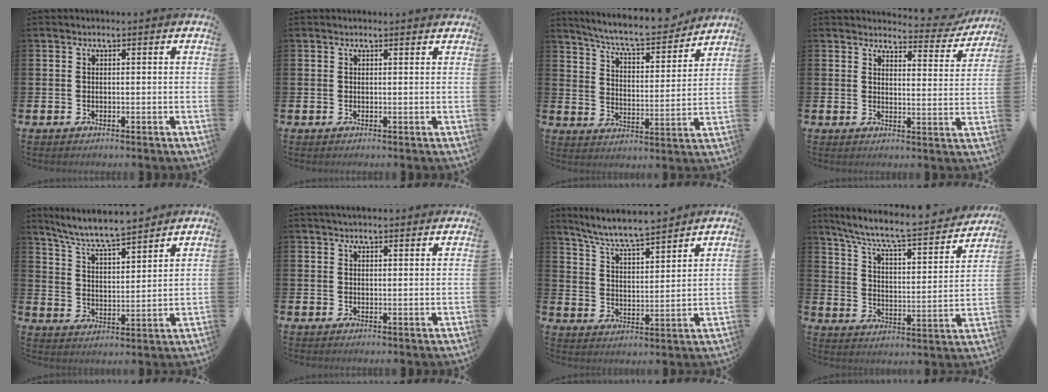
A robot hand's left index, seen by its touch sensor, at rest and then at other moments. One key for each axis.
{"total": 0.5, "fx": 0.5, "fy": 0.1, "fz": 0.1, "tx": 0.010, "ty": -0.004, "tz": 0.007}
{"total": 8.0, "fx": 7.5, "fy": 1.1, "fz": 2.5, "tx": -0.073, "ty": -0.056, "tz": 0.128}
{"total": 3.5, "fx": 3.3, "fy": 1.1, "fz": 0.5, "tx": -0.002, "ty": -0.030, "tz": 0.049}
{"total": 7.2, "fx": 6.8, "fy": 0.4, "fz": 2.3, "tx": -0.072, "ty": -0.047, "tz": 0.118}
{"total": 2.4, "fx": 2.3, "fy": 0.4, "fz": 0.4, "tx": -0.003, "ty": -0.009, "tz": 0.040}
{"total": 6.4, "fx": 6.2, "fy": 0.1, "fz": 1.7, "tx": -0.054, "ty": -0.035, "tz": 0.110}
{"total": 7.8, "fx": 6.9, "fy": 1.2, "fz": 3.4, "tx": -0.093, "ty": -0.052, "tz": 0.110}